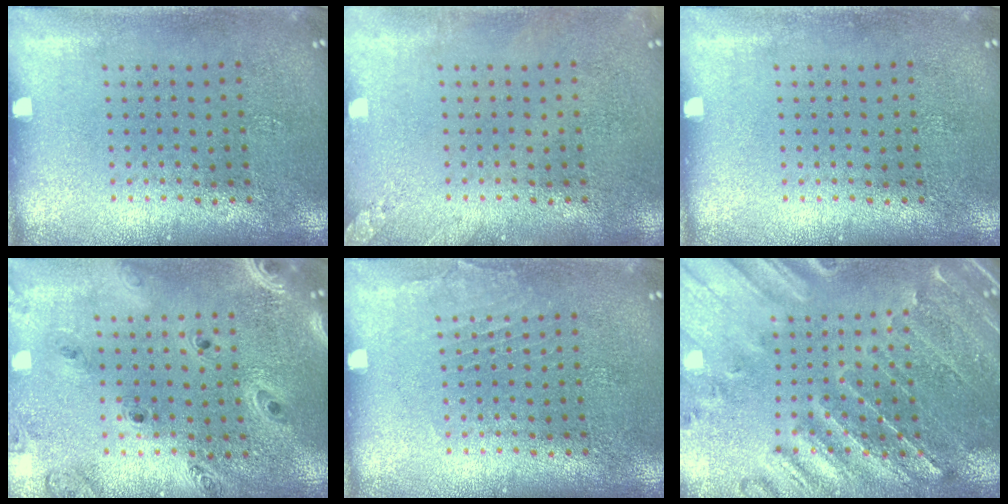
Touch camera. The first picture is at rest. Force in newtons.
{"total": 1.2, "press": 1.2, "slide": 0.1}
{"total": 0.0}
{"total": 1.3, "press": 1.3, "slide": 0.2}
{"total": 1.0, "press": 1.0, "slide": 0.1}
{"total": 1.1, "press": 1.1, "slide": 0.3}